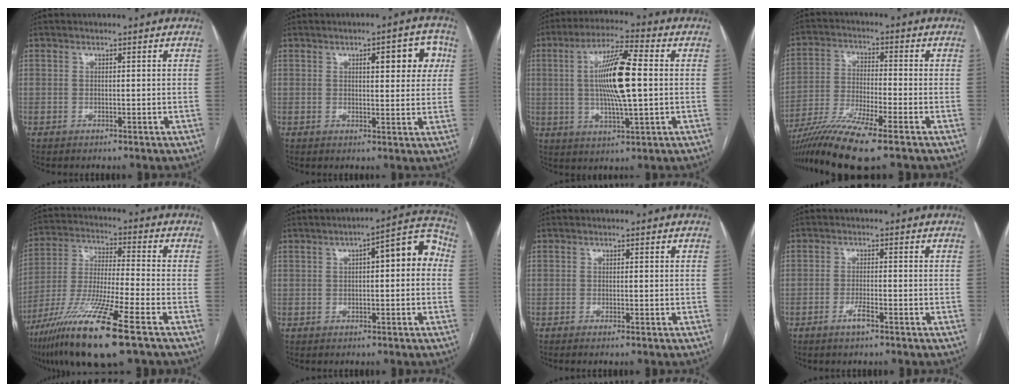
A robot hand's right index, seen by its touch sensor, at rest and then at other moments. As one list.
[{"total": 7.2, "force": [2.5, 2.3, 6.4], "torque": [-0.072, 0.014, 0.027]}, {"total": 12.3, "force": [0.8, 1.4, 12.2], "torque": [-0.227, 0.005, 0.012]}, {"total": 12.3, "force": [-8.5, 0.1, 8.8], "torque": [-0.170, -0.030, -0.155]}, {"total": 17.4, "force": [-10.0, 0.4, 14.3], "torque": [-0.295, -0.048, -0.186]}, {"total": 8.7, "force": [1.1, 2.4, 8.3], "torque": [-0.103, 0.041, 0.008]}, {"total": 0.7, "force": [-0.5, -0.1, 0.6], "torque": [-0.012, 0.000, -0.010]}, {"total": 2.5, "force": [-1.6, 0.1, 1.9], "torque": [-0.038, -0.002, -0.031]}]